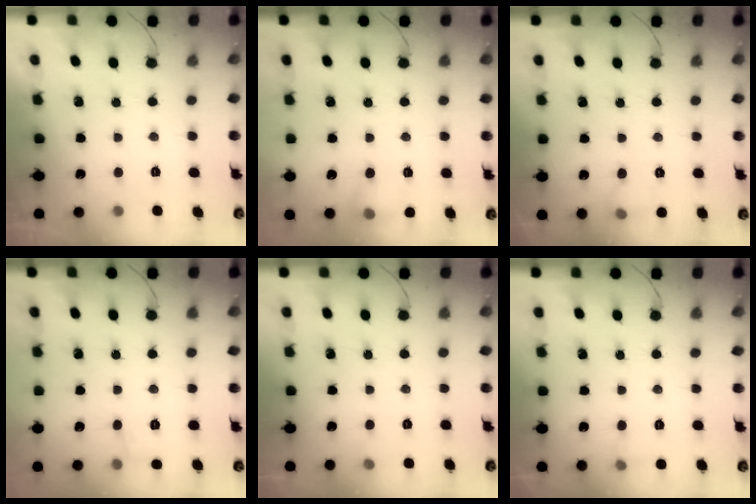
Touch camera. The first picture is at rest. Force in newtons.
{"total": 8.9, "press": 8.9, "slide": 0.7}
{"total": 6.9, "press": 6.5, "slide": 2.1}
{"total": 5.6, "press": 5.4, "slide": 1.5}
{"total": 3.3, "press": 2.6, "slide": 2.1}
{"total": 4.6, "press": 4.4, "slide": 1.4}